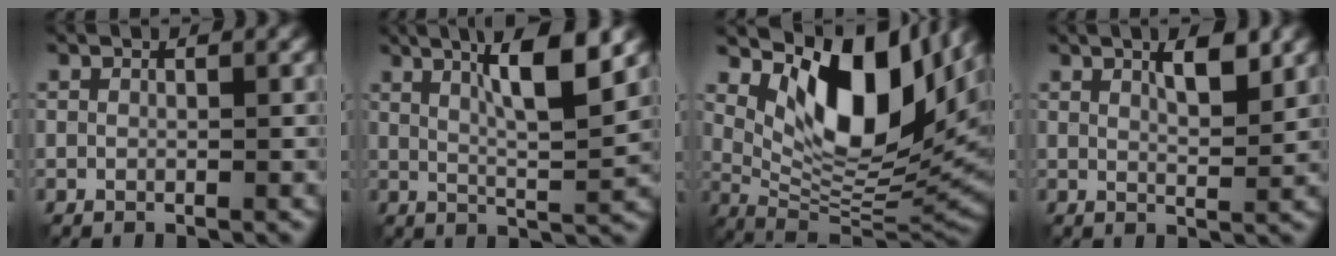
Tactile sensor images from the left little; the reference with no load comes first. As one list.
[{"total": 7.1, "force": [3.1, 1.1, 6.3], "torque": [-0.097, 0.005, 0.055]}, {"total": 13.0, "force": [4.9, 5.8, 10.5], "torque": [-0.163, -0.009, 0.099]}, {"total": 3.1, "force": [1.7, 0.8, 2.5], "torque": [-0.038, -0.001, 0.027]}]